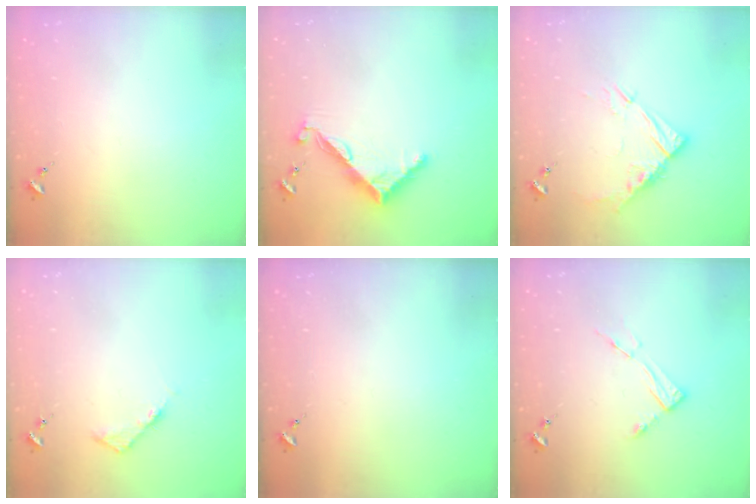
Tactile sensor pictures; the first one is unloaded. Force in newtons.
{"total": 7.9, "press": 7.9, "slide": 0.1}
{"total": 10.7, "press": 10.7, "slide": 0.9}
{"total": 4.1, "press": 4.0, "slide": 0.5}
{"total": 0.0}
{"total": 6.2, "press": 6.2, "slide": 0.4}